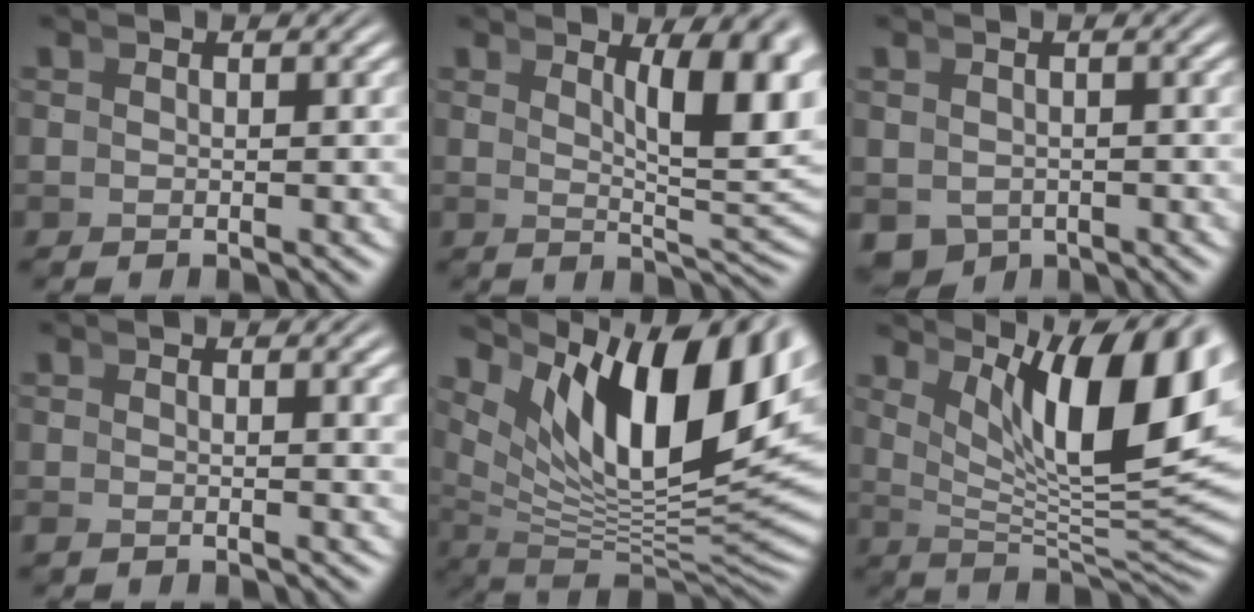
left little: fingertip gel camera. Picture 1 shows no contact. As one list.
[{"total": 6.9, "force": [2.1, 1.8, 6.4], "torque": [-0.073, -0.003, 0.034]}, {"total": 4.7, "force": [-2.5, 3.6, 1.7], "torque": [-0.043, -0.033, -0.025]}, {"total": 1.0, "force": [0.0, 0.2, 1.0], "torque": [-0.017, -0.008, 0.003]}, {"total": 18.7, "force": [5.5, 9.9, 14.8], "torque": [-0.212, 0.014, 0.086]}, {"total": 13.7, "force": [5.3, 5.2, 11.5], "torque": [-0.149, 0.011, 0.080]}]